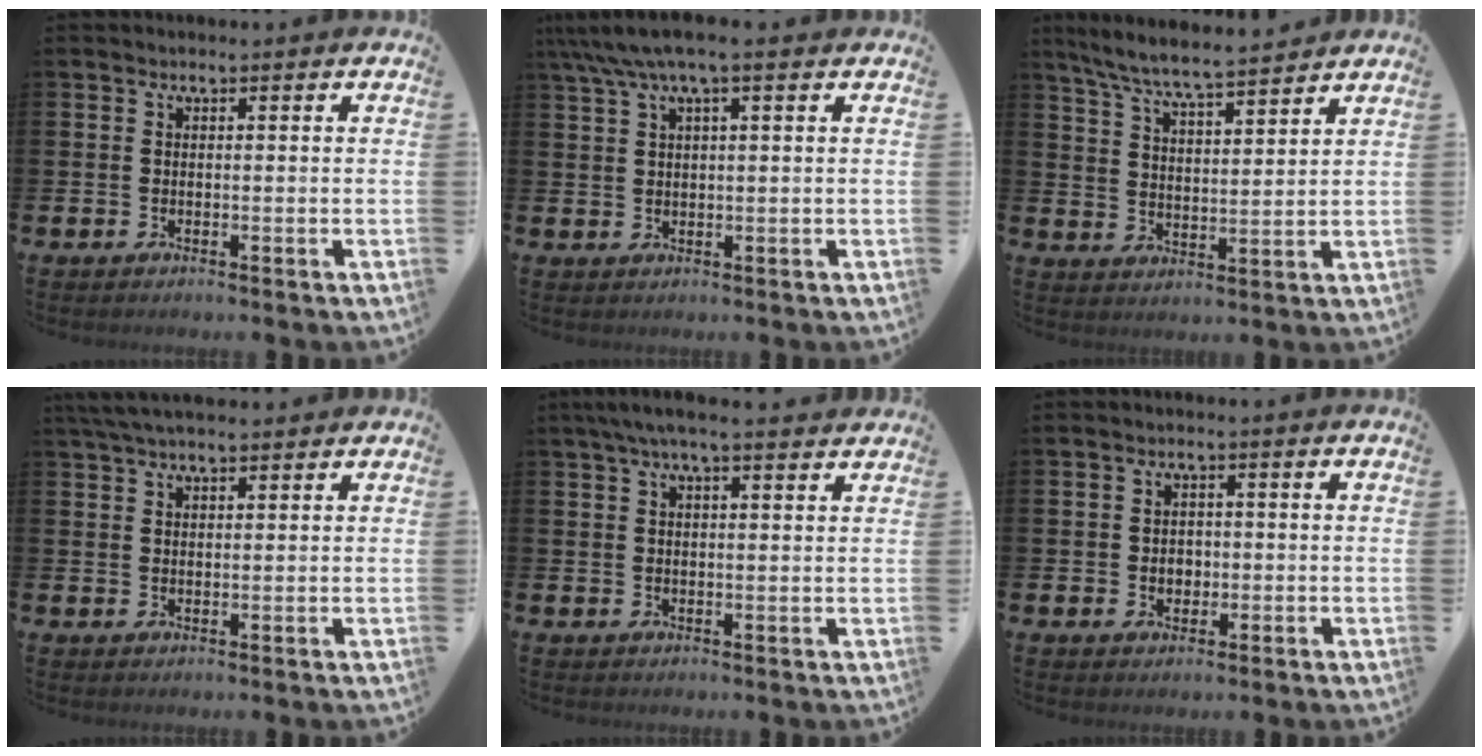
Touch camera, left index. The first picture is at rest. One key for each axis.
{"total": 4.6, "fx": 2.8, "fy": 0.9, "fz": 3.5, "tx": -0.073, "ty": -0.001, "tz": 0.050}
{"total": 7.2, "fx": 6.9, "fy": 0.0, "fz": 2.1, "tx": -0.066, "ty": -0.041, "tz": 0.122}
{"total": 3.7, "fx": 3.2, "fy": 0.9, "fz": 1.7, "tx": -0.033, "ty": -0.006, "tz": 0.059}
{"total": 4.2, "fx": 3.4, "fy": 0.5, "fz": 2.3, "tx": -0.049, "ty": -0.003, "tz": 0.061}
{"total": 2.1, "fx": -0.2, "fy": 1.8, "fz": 1.1, "tx": 0.000, "ty": -0.001, "tz": -0.012}